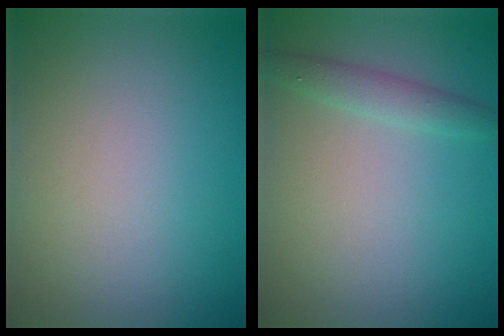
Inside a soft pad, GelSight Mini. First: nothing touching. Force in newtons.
{"total": 1.8, "press": 1.8, "slide": 0.1}